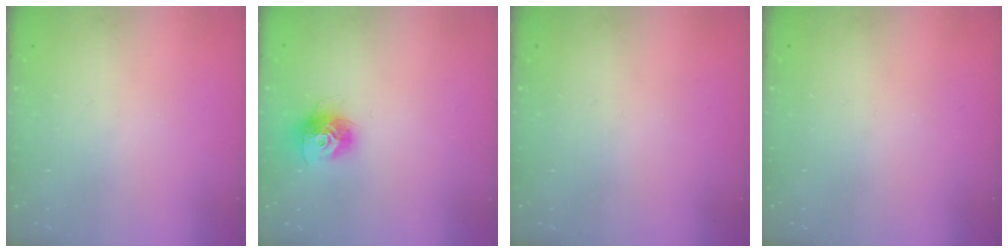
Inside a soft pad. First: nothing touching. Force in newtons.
{"total": 11.8, "press": 11.8, "slide": 0.9}
{"total": 0.0}
{"total": 0.0}